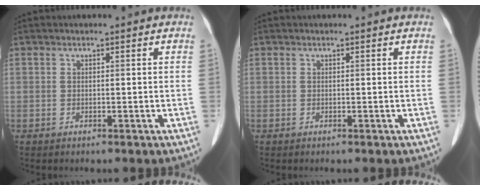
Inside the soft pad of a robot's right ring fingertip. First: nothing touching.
{"total": 0.0}